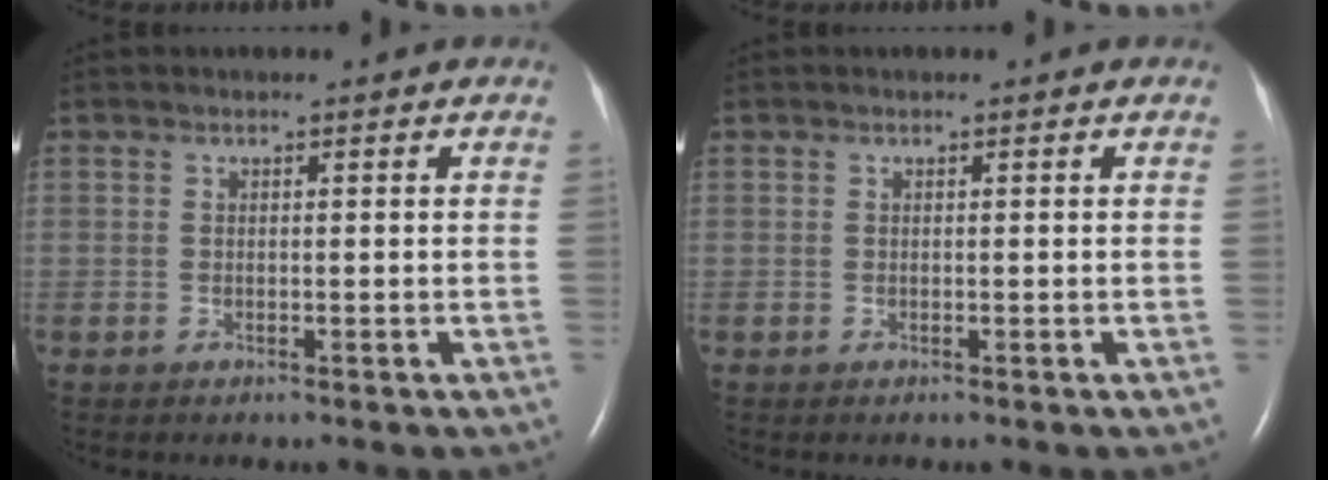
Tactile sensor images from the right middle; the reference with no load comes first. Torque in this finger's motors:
{"motor_torque": [0.06, -0.11, 0.00, 0.00]}